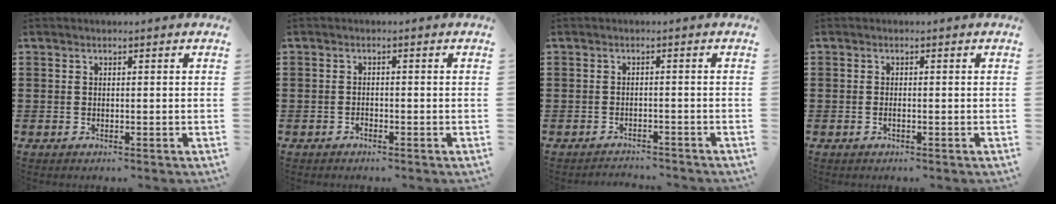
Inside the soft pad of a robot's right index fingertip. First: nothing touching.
{"total": 0.9, "force": [-0.7, 0.4, 0.2], "torque": [-0.007, 0.000, -0.015]}
{"total": 1.9, "force": [-1.9, 0.0, -0.2], "torque": [-0.003, 0.001, -0.043]}
{"total": 0.6, "force": [-0.3, 0.1, 0.5], "torque": [-0.010, -0.003, -0.005]}